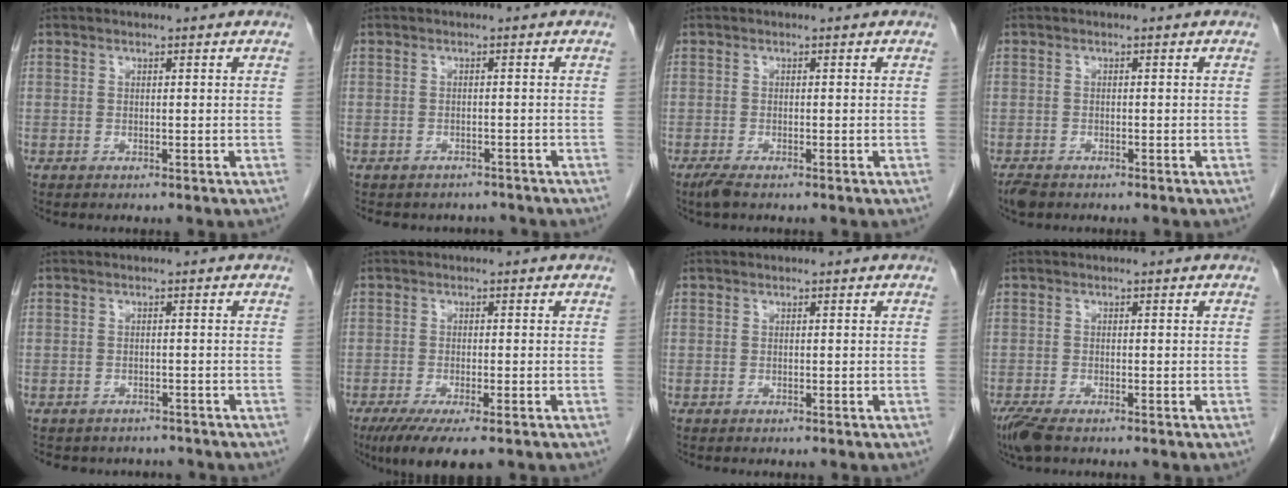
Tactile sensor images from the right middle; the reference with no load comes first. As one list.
[{"total": 5.6, "force": [-4.9, 2.6, 0.5], "torque": [-0.006, 0.007, -0.055]}, {"total": 1.7, "force": [-1.3, 0.3, 1.1], "torque": [-0.032, -0.007, -0.025]}, {"total": 2.2, "force": [-1.8, 1.0, 1.0], "torque": [-0.024, -0.004, -0.028]}, {"total": 6.4, "force": [-5.7, 2.8, 0.8], "torque": [-0.010, 0.005, -0.065]}, {"total": 7.3, "force": [-4.9, 1.3, 5.3], "torque": [-0.081, -0.018, -0.076]}, {"total": 0.0}, {"total": 3.9, "force": [-2.8, 1.0, 2.5], "torque": [-0.056, -0.012, -0.051]}]